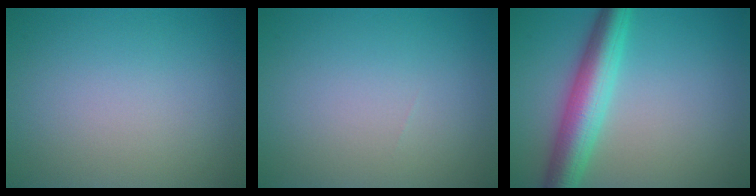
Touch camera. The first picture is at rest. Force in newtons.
{"total": 0.0}
{"total": 6.1, "press": 6.1, "slide": 0.1}